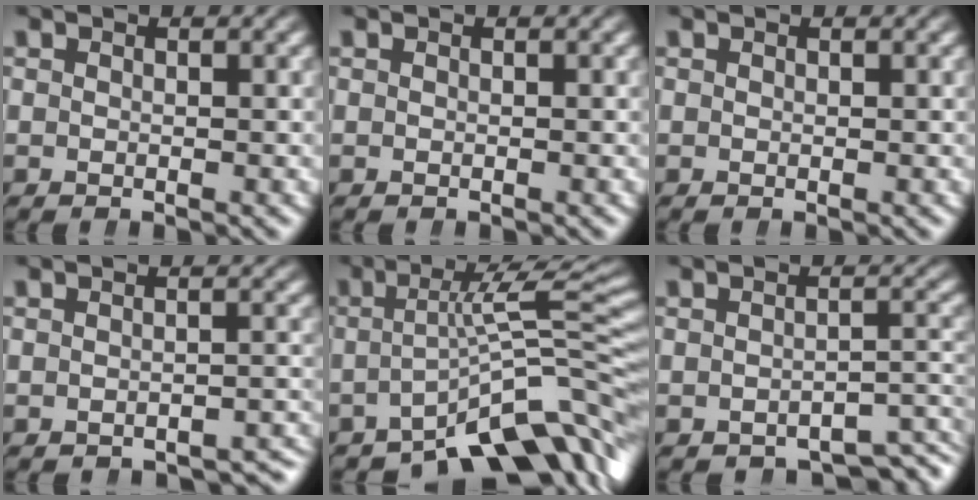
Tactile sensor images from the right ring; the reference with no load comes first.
{"total": 0.0}
{"total": 0.0}
{"total": 3.0, "force": [-2.9, 0.4, 0.4], "torque": [0.002, -0.006, -0.043]}
{"total": 11.4, "force": [-4.7, 3.5, 9.7], "torque": [-0.122, -0.016, -0.052]}
{"total": 5.5, "force": [-4.8, 1.6, 2.3], "torque": [-0.003, -0.007, -0.069]}